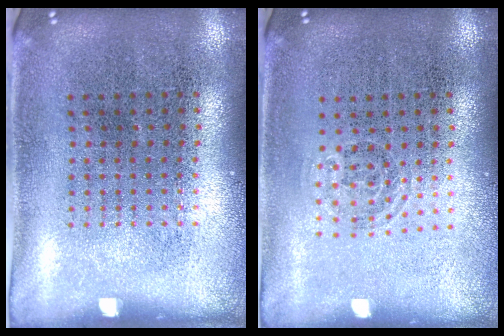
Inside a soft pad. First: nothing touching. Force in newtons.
{"total": 0.7, "press": 0.5, "slide": 0.5}